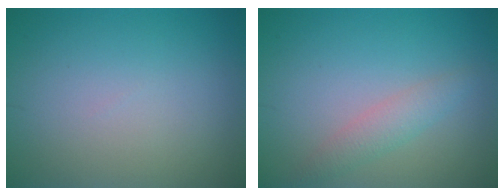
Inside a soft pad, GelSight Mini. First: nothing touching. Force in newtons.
{"total": 2.0, "press": 2.0, "slide": 0.1}